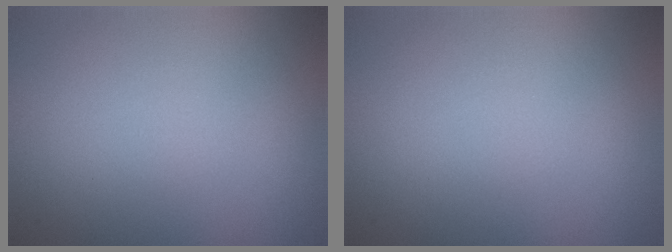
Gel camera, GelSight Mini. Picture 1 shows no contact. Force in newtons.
{"total": 0.0}